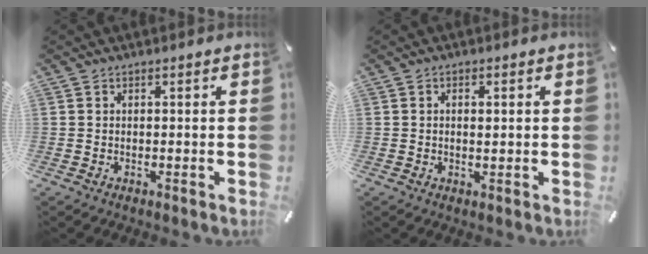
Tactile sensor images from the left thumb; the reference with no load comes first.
{"total": 1.3, "force": [0.2, 0.6, 1.1], "torque": [-0.015, -0.001, 0.000]}